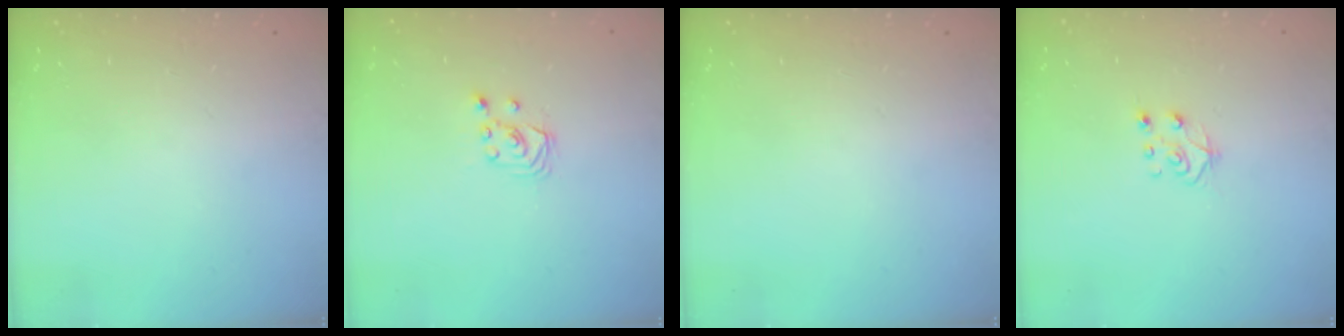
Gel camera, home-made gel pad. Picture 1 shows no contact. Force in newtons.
{"total": 2.6, "press": 2.6, "slide": 0.3}
{"total": 0.0}
{"total": 6.9, "press": 6.9, "slide": 0.6}